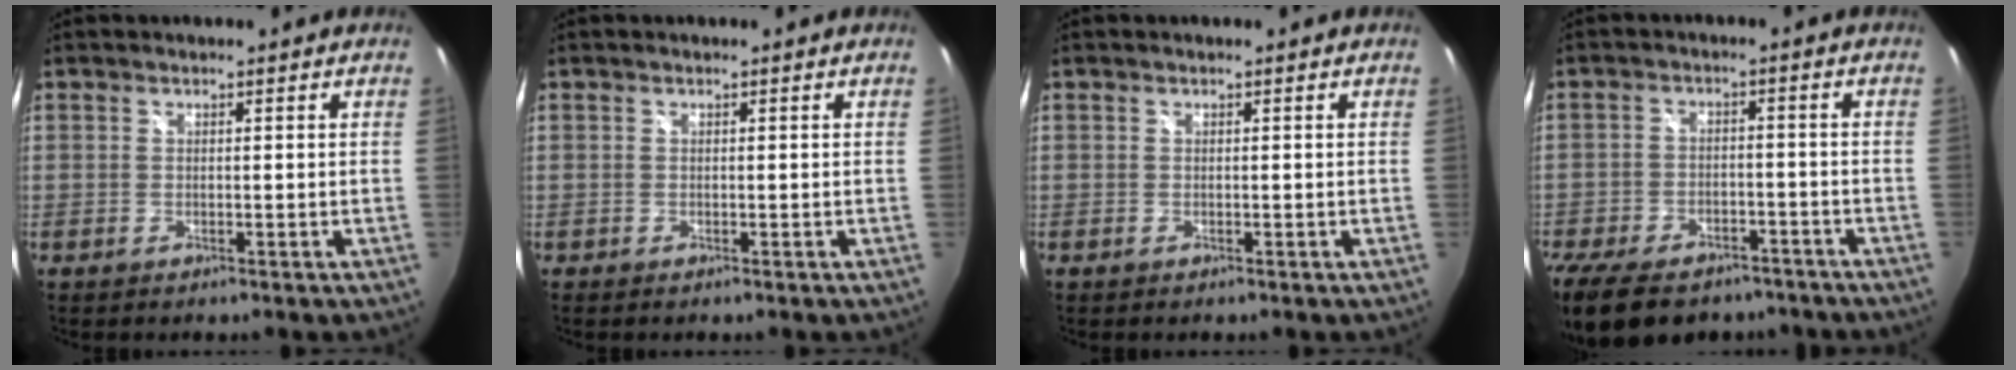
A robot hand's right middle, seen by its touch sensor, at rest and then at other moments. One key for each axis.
{"total": 0.0}
{"total": 0.0}
{"total": 19.0, "fx": -13.9, "fy": 9.6, "fz": 8.7, "tx": -0.213, "ty": -0.019, "tz": -0.207}